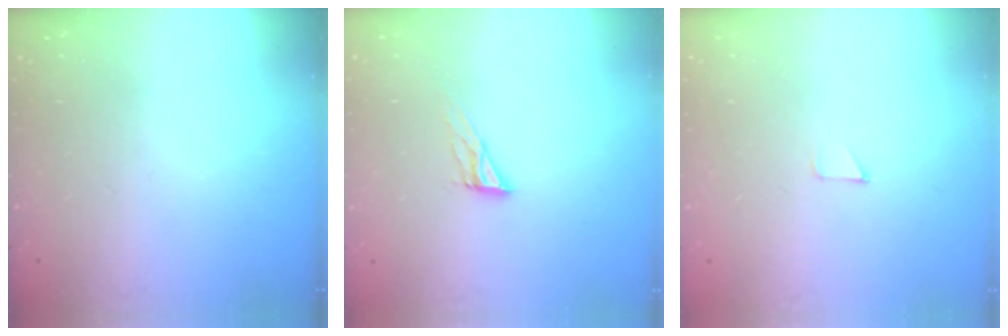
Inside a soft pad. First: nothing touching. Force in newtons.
{"total": 6.9, "press": 6.8, "slide": 0.5}
{"total": 2.7, "press": 2.7, "slide": 0.2}